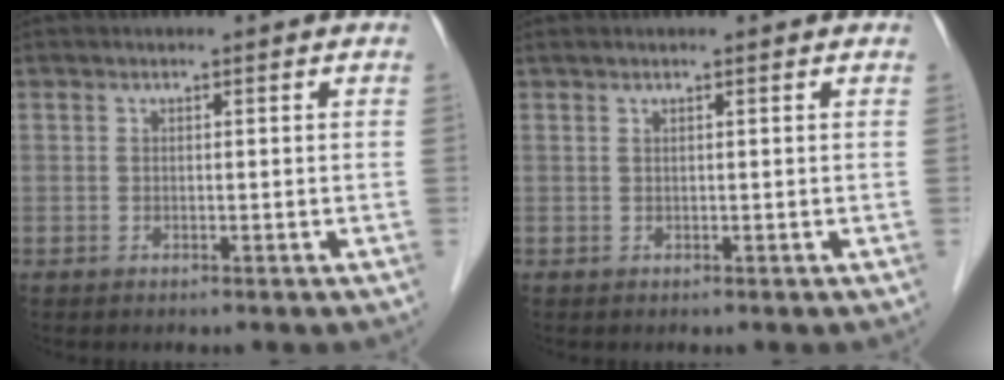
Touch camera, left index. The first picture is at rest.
{"total": 0.8, "force": [0.6, -0.1, 0.5], "torque": [-0.018, 0.016, 0.014]}